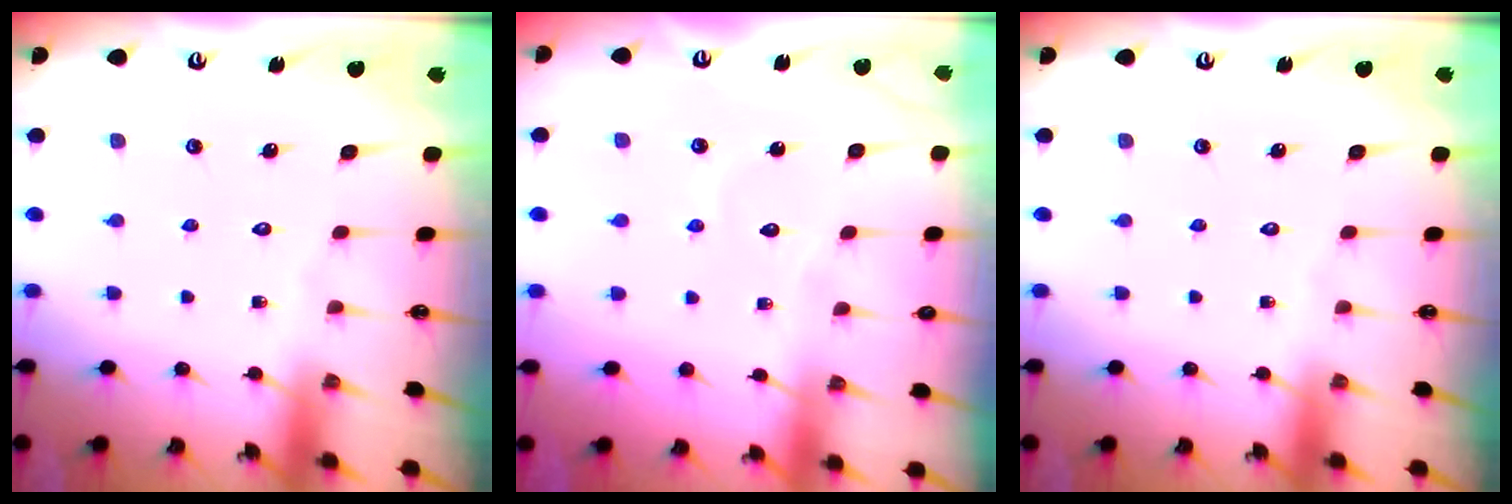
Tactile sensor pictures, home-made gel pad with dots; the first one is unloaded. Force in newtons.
{"total": 3.6, "press": 3.6, "slide": 0.3}
{"total": 0.0}